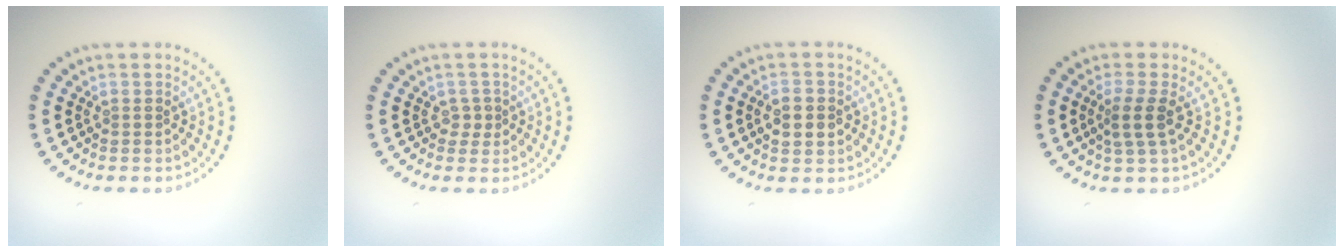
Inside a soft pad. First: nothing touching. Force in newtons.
{"total": 1.1, "press": 0.9, "slide": 0.6}
{"total": 3.0, "press": 3.0, "slide": 0.1}
{"total": 2.3, "press": 1.9, "slide": 1.3}